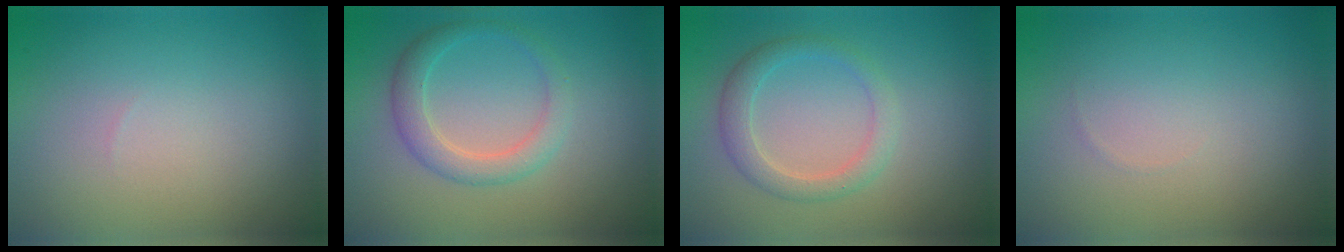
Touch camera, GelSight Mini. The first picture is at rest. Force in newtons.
{"total": 2.7, "press": 2.7, "slide": 0.1}
{"total": 2.5, "press": 2.5, "slide": 0.1}
{"total": 0.0}